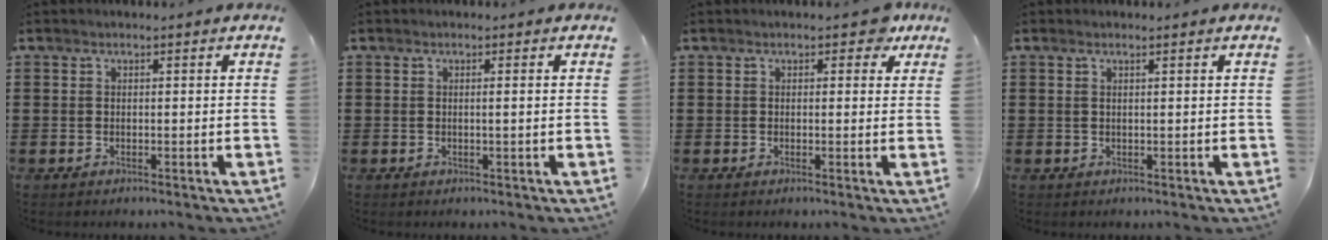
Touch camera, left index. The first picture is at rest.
{"total": 0.9, "force": [0.0, -0.3, 0.8], "torque": [-0.014, -0.005, 0.000]}
{"total": 2.6, "force": [1.4, 1.5, 1.6], "torque": [-0.014, 0.003, 0.018]}
{"total": 0.8, "force": [0.4, -0.2, 0.6], "torque": [-0.011, -0.002, 0.008]}